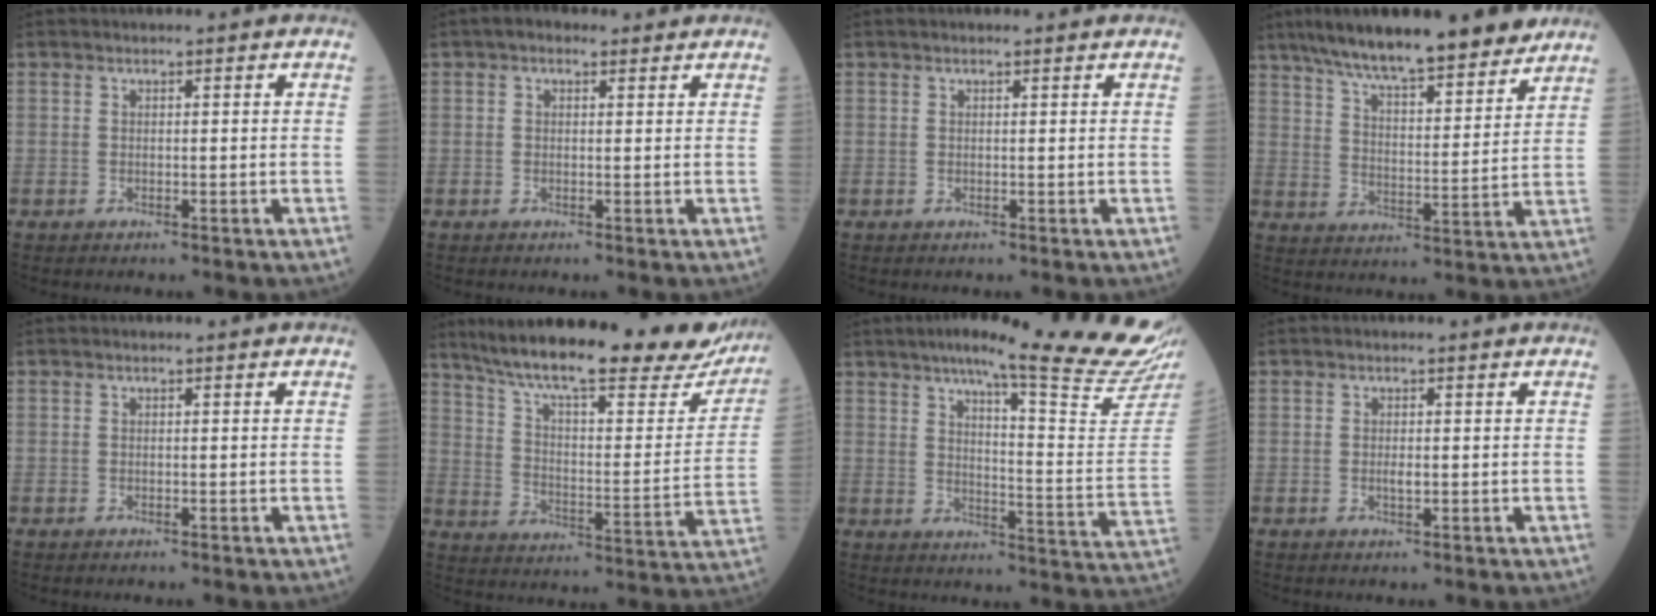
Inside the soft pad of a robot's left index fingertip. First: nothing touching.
{"total": 2.5, "force": [1.7, 1.4, 1.2], "torque": [-0.023, 0.021, 0.021]}
{"total": 1.4, "force": [1.2, 0.2, 0.6], "torque": [-0.012, 0.013, 0.017]}
{"total": 19.4, "force": [16.1, 3.0, 10.4], "torque": [-0.170, 0.015, 0.244]}
{"total": 0.0}
{"total": 30.8, "force": [26.0, 5.5, 15.6], "torque": [-0.253, -0.044, 0.347]}
{"total": 24.4, "force": [20.0, -0.4, 13.9], "torque": [-0.197, -0.072, 0.248]}
{"total": 1.1, "force": [0.1, 0.3, 1.0], "torque": [-0.022, -0.002, 0.002]}